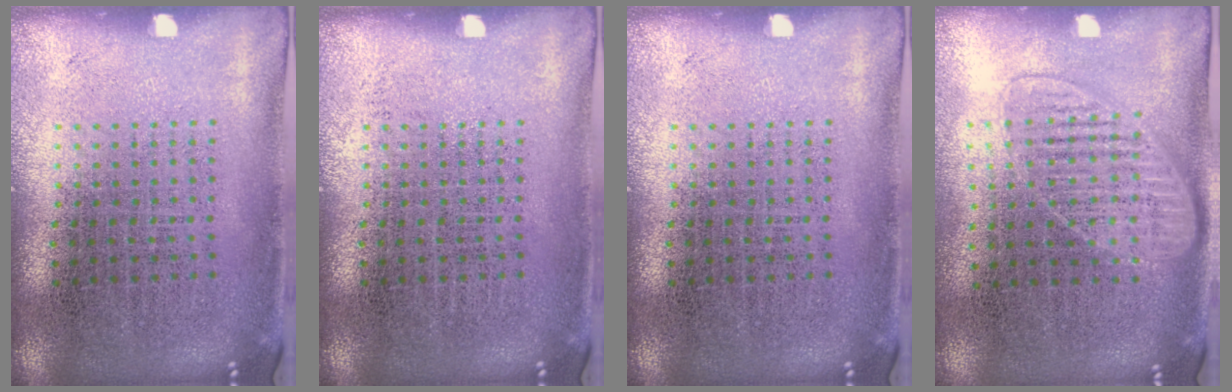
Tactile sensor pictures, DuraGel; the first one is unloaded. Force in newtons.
{"total": 0.0}
{"total": 0.0}
{"total": 1.4, "press": 1.3, "slide": 0.6}